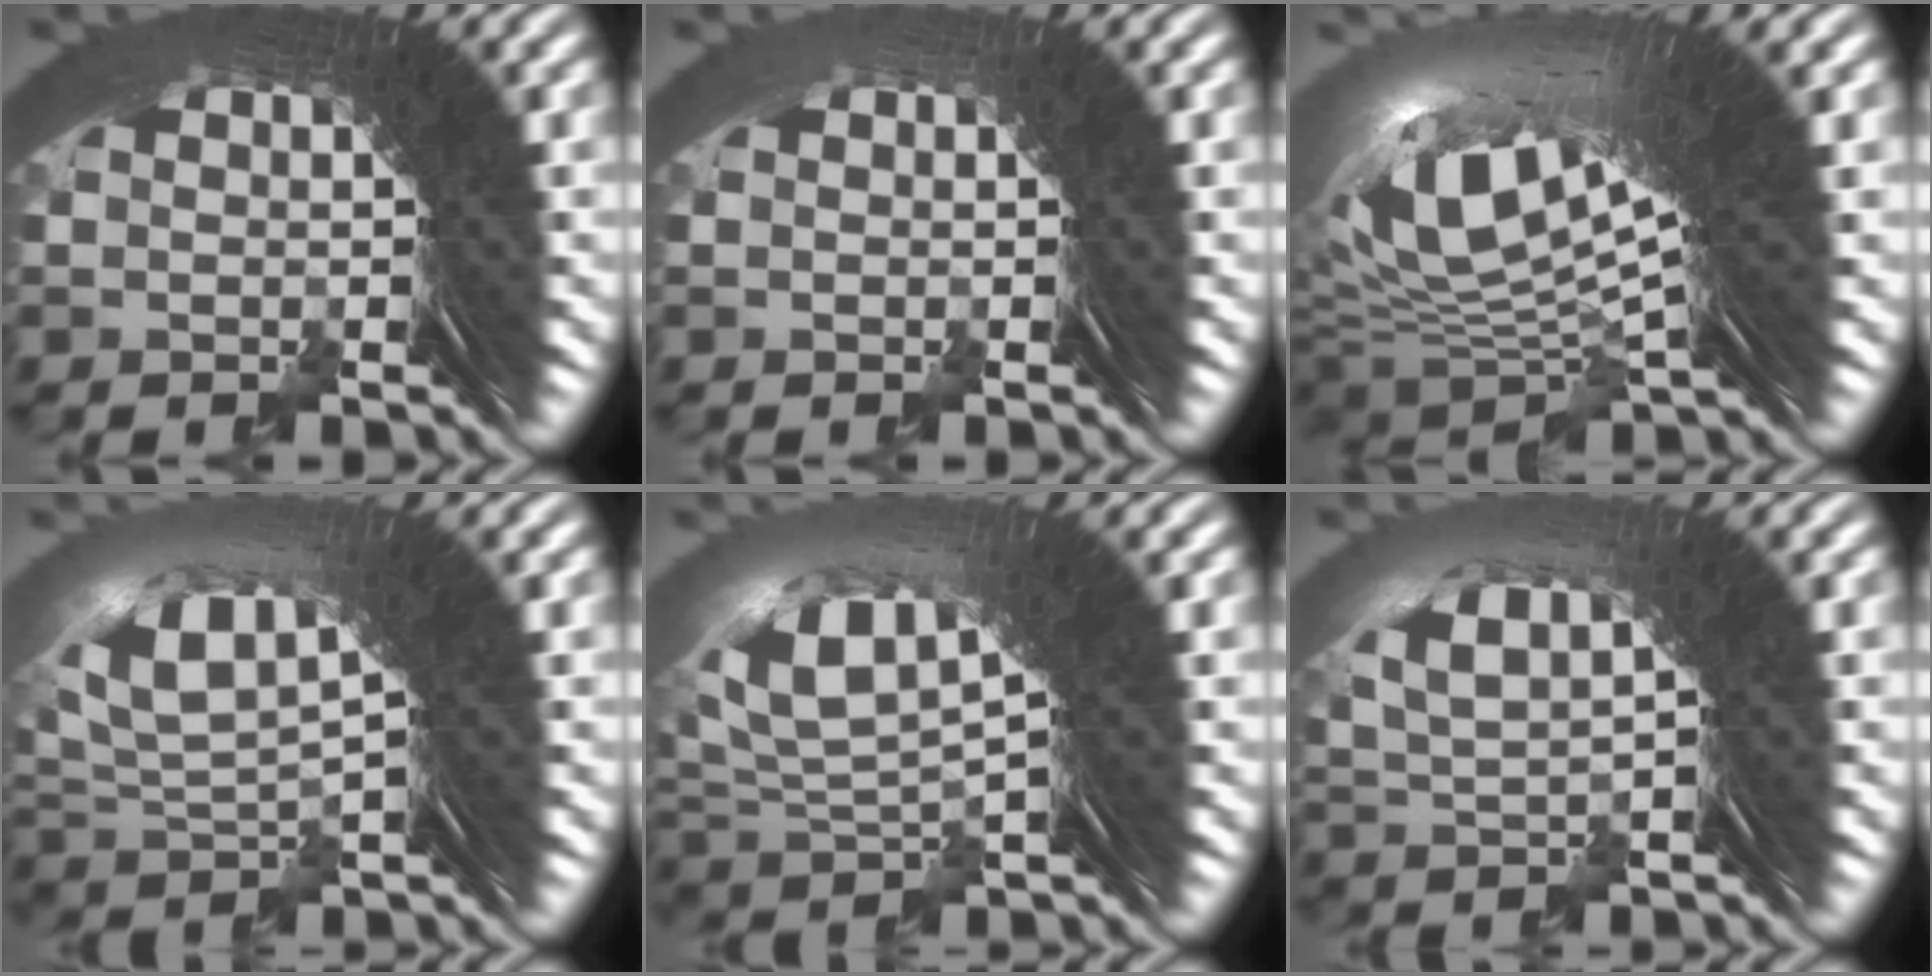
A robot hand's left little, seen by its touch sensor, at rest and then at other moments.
{"total": 1.1, "force": [-0.7, -0.5, -0.7], "torque": [0.013, 0.002, -0.012]}
{"total": 12.6, "force": [2.7, 6.7, 10.3], "torque": [-0.191, -0.018, 0.058]}
{"total": 5.3, "force": [1.4, 3.1, 4.0], "torque": [-0.098, -0.012, 0.037]}
{"total": 5.9, "force": [1.6, 3.4, 4.6], "torque": [-0.102, -0.008, 0.039]}
{"total": 3.5, "force": [1.2, 1.9, 2.8], "torque": [-0.070, -0.004, 0.029]}